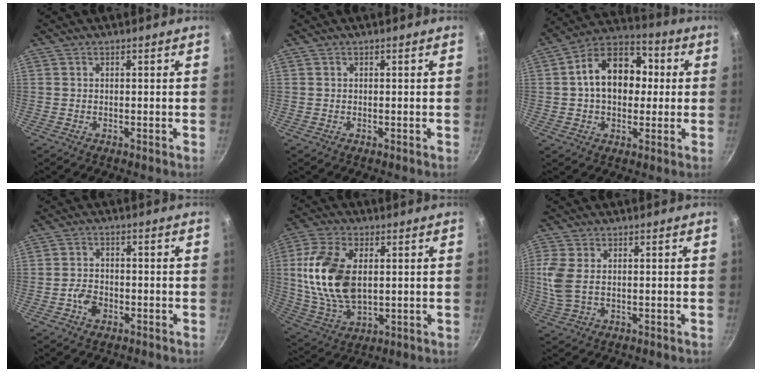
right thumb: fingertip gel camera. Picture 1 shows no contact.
{"total": 0.0}
{"total": 15.6, "force": [1.5, 11.0, 11.0], "torque": [-0.133, 0.030, 0.005]}
{"total": 3.9, "force": [-1.8, 2.7, 2.1], "torque": [-0.035, 0.018, -0.036]}
{"total": 16.5, "force": [2.3, 9.8, 13.1], "torque": [-0.243, -0.006, 0.049]}
{"total": 6.5, "force": [0.6, 3.8, 5.2], "torque": [-0.117, 0.000, 0.013]}